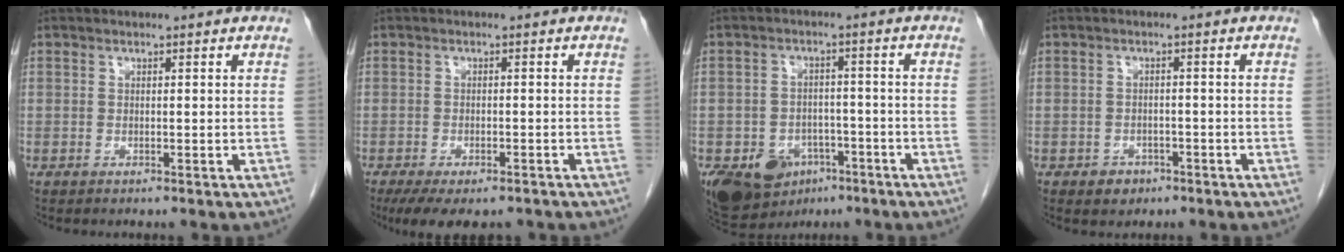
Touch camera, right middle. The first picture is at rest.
{"total": 9.0, "force": [-6.8, 3.4, 4.9], "torque": [-0.070, -0.009, -0.098]}
{"total": 14.5, "force": [-7.3, 10.7, 6.6], "torque": [-0.157, 0.002, -0.104]}
{"total": 2.5, "force": [-1.5, 1.9, 0.7], "torque": [-0.009, 0.007, -0.016]}